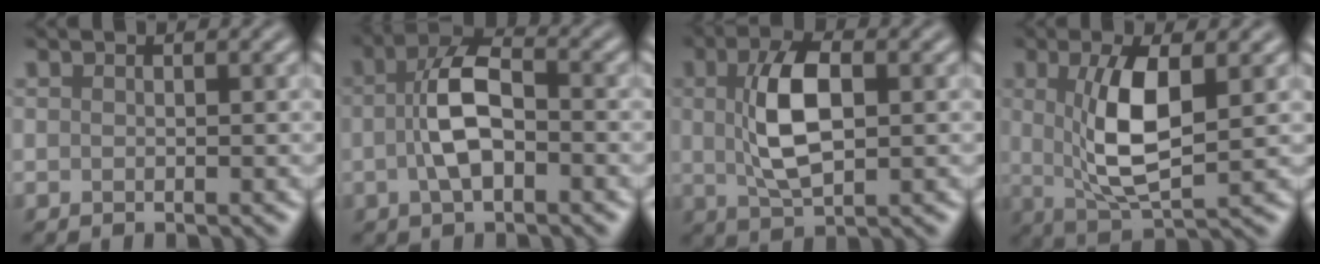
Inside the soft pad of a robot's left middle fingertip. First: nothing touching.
{"total": 5.3, "force": [-0.7, 2.6, 4.6], "torque": [-0.092, 0.008, -0.020]}
{"total": 6.2, "force": [0.9, 2.9, 5.4], "torque": [-0.111, 0.006, 0.017]}
{"total": 6.6, "force": [1.0, 2.3, 6.2], "torque": [-0.124, -0.005, 0.023]}